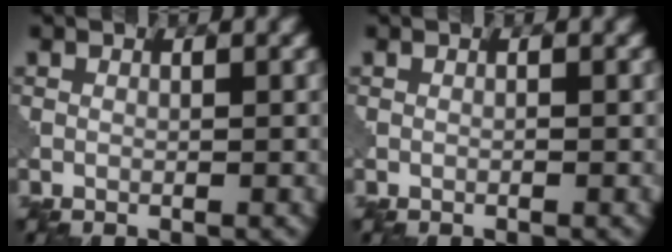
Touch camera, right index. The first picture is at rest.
{"total": 0.0}